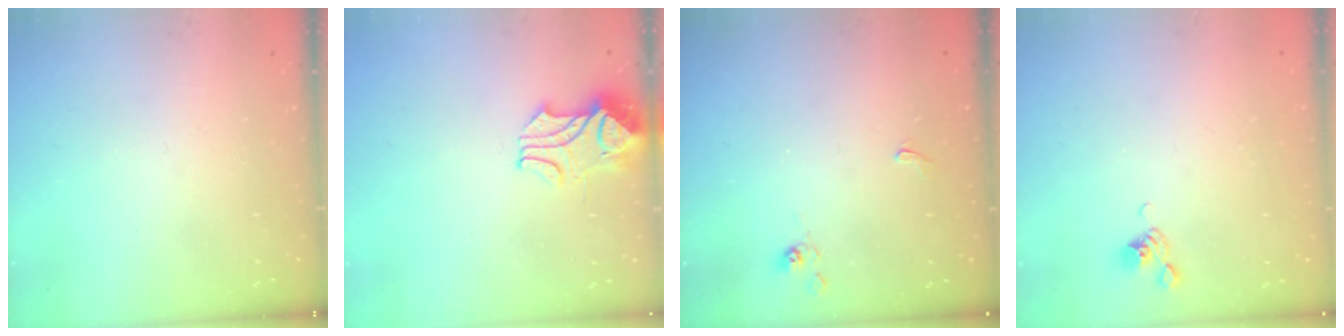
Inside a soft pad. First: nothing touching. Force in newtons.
{"total": 2.1, "press": 1.9, "slide": 0.9}
{"total": 2.6, "press": 2.6, "slide": 0.4}
{"total": 5.4, "press": 5.4, "slide": 0.3}